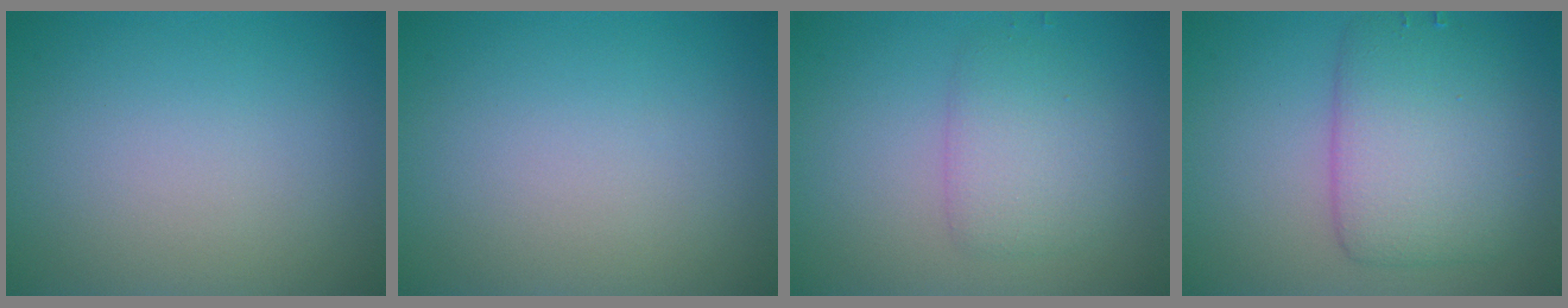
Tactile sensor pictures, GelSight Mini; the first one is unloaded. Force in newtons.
{"total": 0.0}
{"total": 2.9, "press": 2.9, "slide": 0.1}
{"total": 6.3, "press": 6.3, "slide": 0.1}